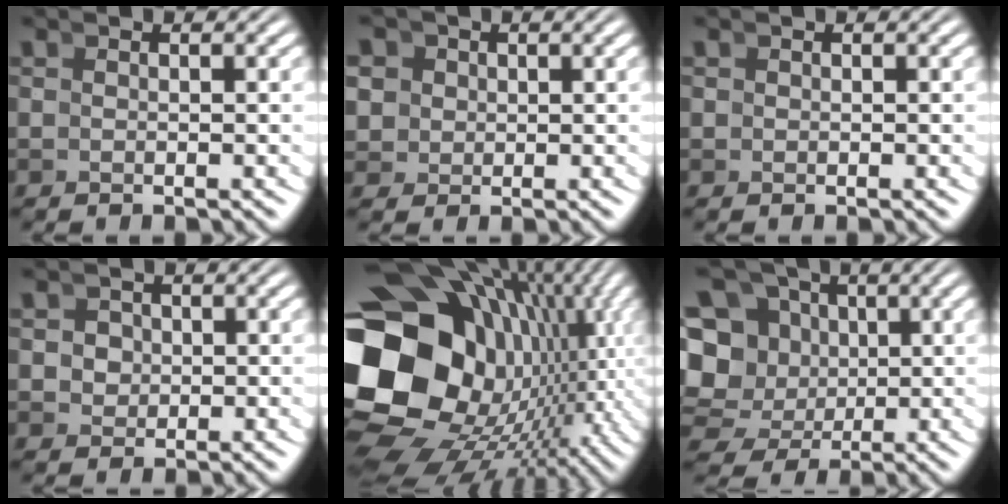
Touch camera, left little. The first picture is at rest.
{"total": 5.1, "force": [1.2, 4.5, 2.1], "torque": [-0.055, -0.011, 0.025]}
{"total": 0.0}
{"total": 2.2, "force": [0.4, 2.1, 0.8], "torque": [-0.010, -0.002, 0.009]}
{"total": 27.6, "force": [-2.0, 18.2, 20.7], "torque": [-0.348, -0.049, -0.017]}
{"total": 13.2, "force": [1.9, 11.2, 6.7], "torque": [-0.138, -0.024, 0.027]}